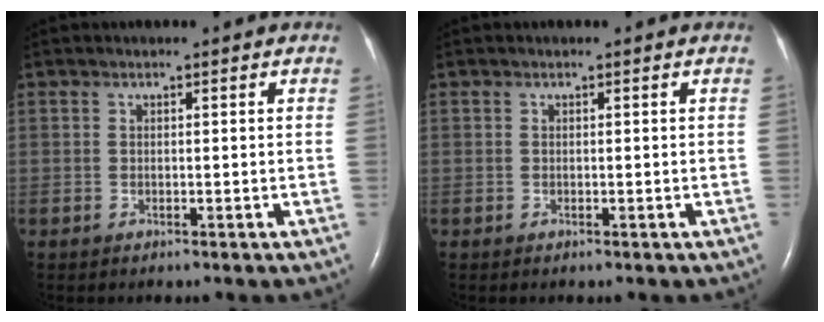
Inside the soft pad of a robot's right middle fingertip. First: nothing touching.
{"total": 0.0}